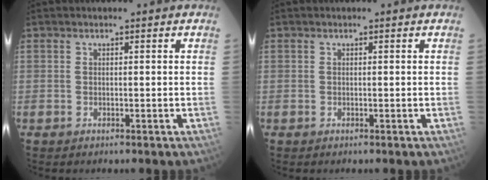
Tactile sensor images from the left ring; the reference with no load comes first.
{"total": 0.0}